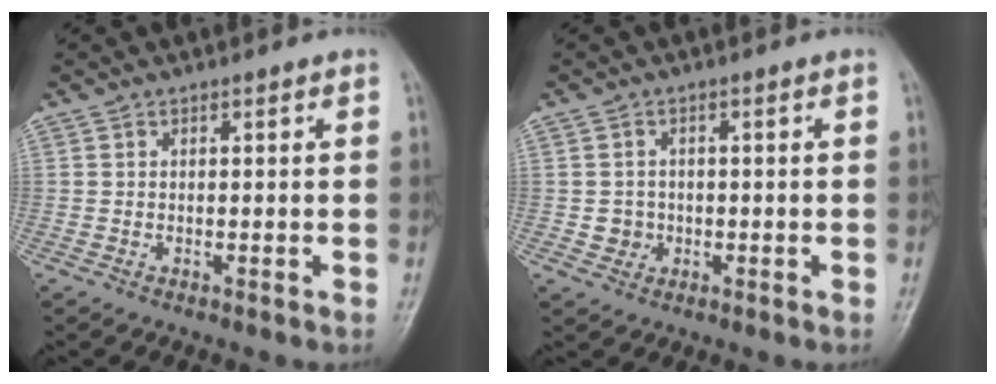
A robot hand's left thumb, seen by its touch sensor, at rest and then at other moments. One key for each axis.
{"total": 2.6, "fx": -0.4, "fy": 2.5, "fz": 0.5, "tx": 0.008, "ty": 0.007, "tz": -0.004}